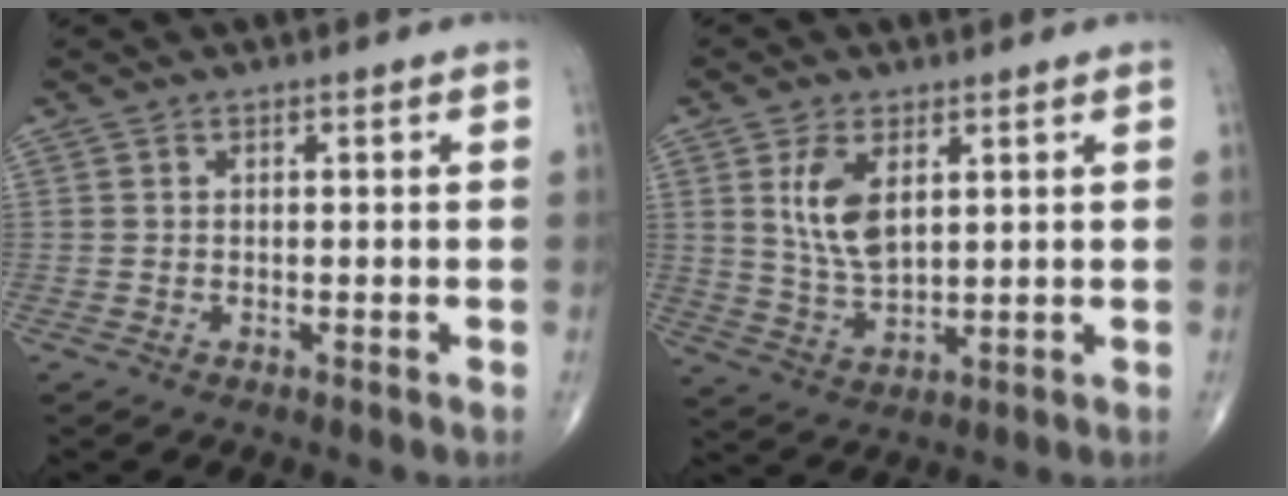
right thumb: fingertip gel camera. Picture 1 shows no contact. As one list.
[{"total": 8.4, "force": [2.9, 4.3, 6.6], "torque": [-0.118, -0.016, 0.065]}]